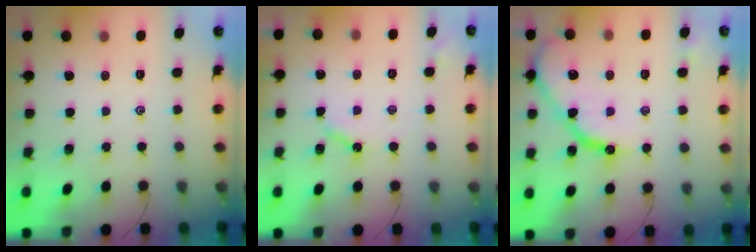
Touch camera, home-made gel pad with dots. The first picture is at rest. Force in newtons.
{"total": 5.3, "press": 5.3, "slide": 0.5}
{"total": 11.7, "press": 11.6, "slide": 1.1}